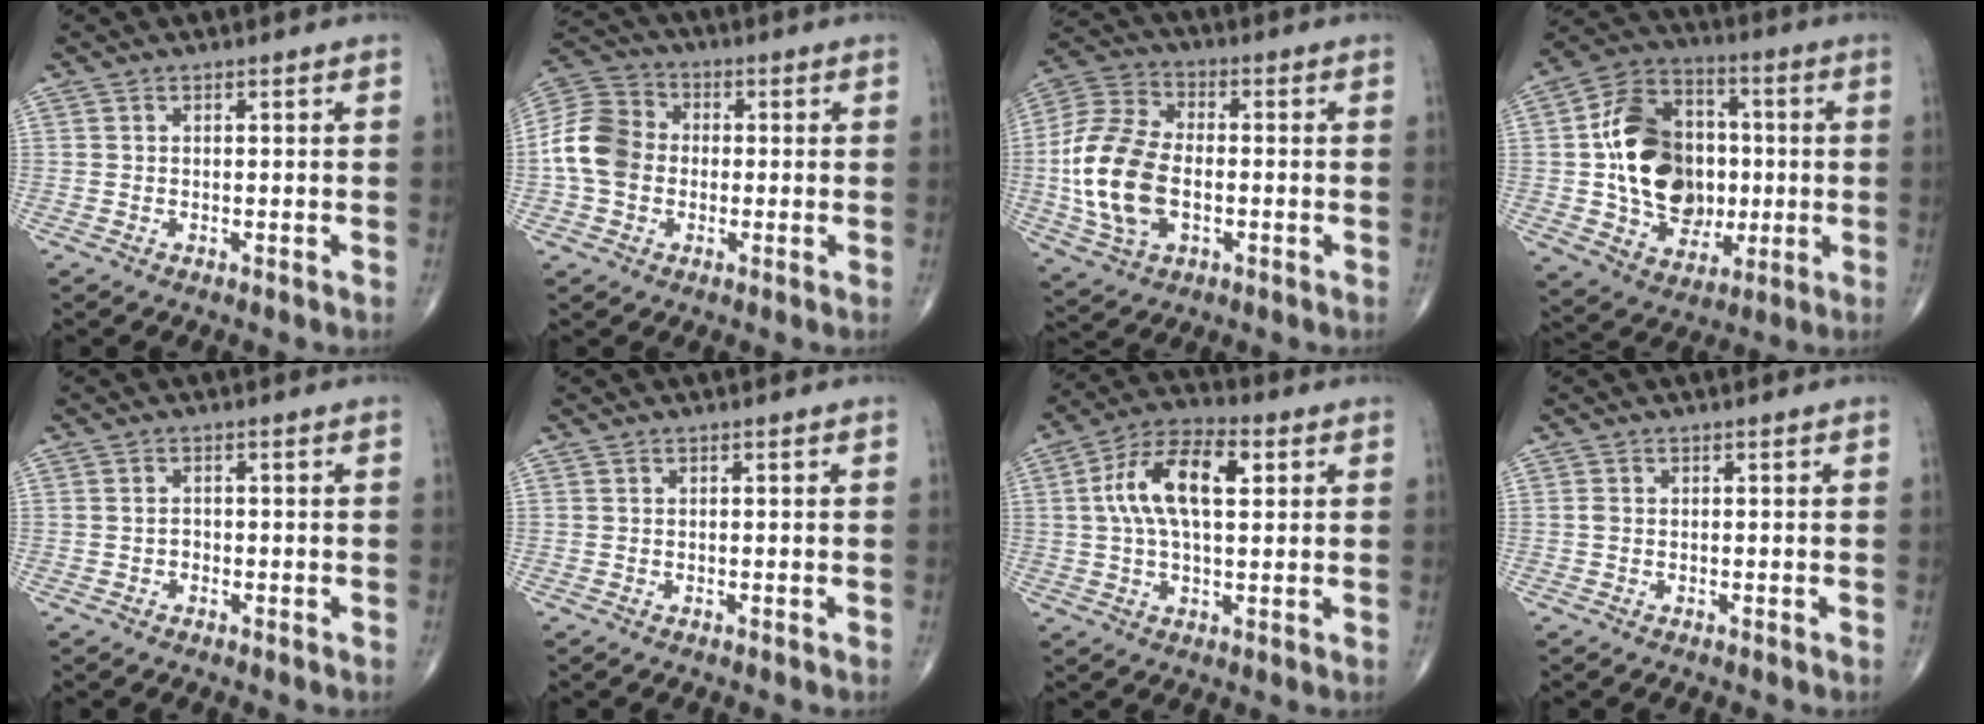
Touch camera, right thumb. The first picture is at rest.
{"total": 10.9, "force": [-1.0, 8.9, 6.3], "torque": [-0.111, 0.034, -0.030]}
{"total": 16.7, "force": [-2.2, 10.4, 12.8], "torque": [-0.259, 0.015, -0.038]}
{"total": 21.2, "force": [-0.1, 15.6, 14.4], "torque": [-0.205, 0.022, 0.007]}
{"total": 1.2, "force": [-0.5, 1.0, 0.4], "torque": [0.000, 0.005, -0.011]}
{"total": 0.0}
{"total": 12.9, "force": [2.8, 6.3, 10.9], "torque": [-0.202, 0.027, 0.048]}
{"total": 0.7, "force": [-0.1, 0.5, 0.5], "torque": [-0.009, 0.001, -0.004]}